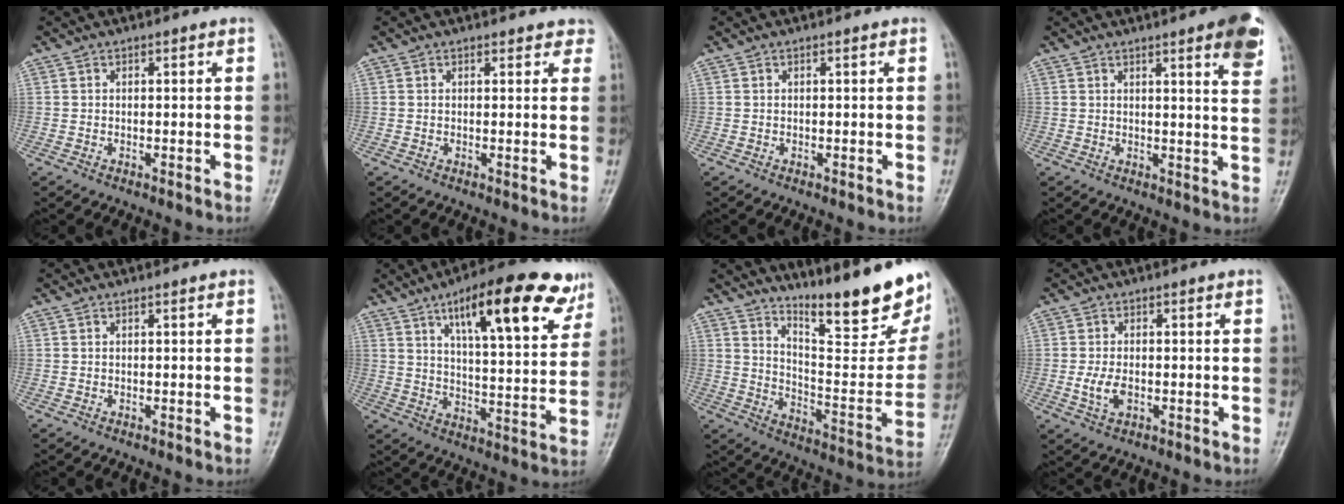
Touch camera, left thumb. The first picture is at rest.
{"total": 2.7, "force": [2.3, 1.4, 0.3], "torque": [0.028, -0.008, 0.010]}
{"total": 0.0}
{"total": 12.0, "force": [6.7, 2.3, 9.7], "torque": [-0.096, -0.029, 0.074]}
{"total": 0.0}
{"total": 20.9, "force": [11.5, 6.4, 16.2], "torque": [-0.201, -0.033, 0.169]}
{"total": 22.5, "force": [17.0, 4.1, 14.2], "torque": [-0.177, -0.120, 0.251]}
{"total": 4.1, "force": [-0.9, 2.5, 3.1], "torque": [-0.063, -0.001, -0.016]}